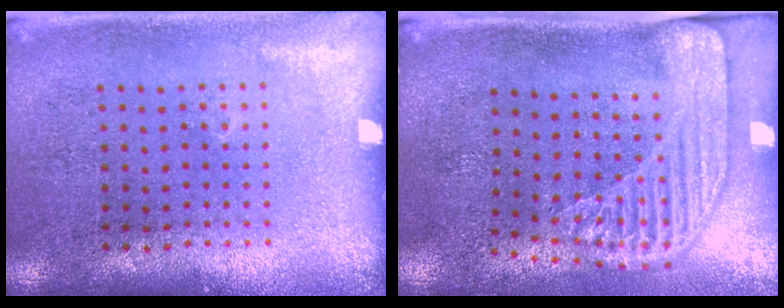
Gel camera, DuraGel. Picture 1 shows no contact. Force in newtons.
{"total": 2.2, "press": 1.8, "slide": 1.3}